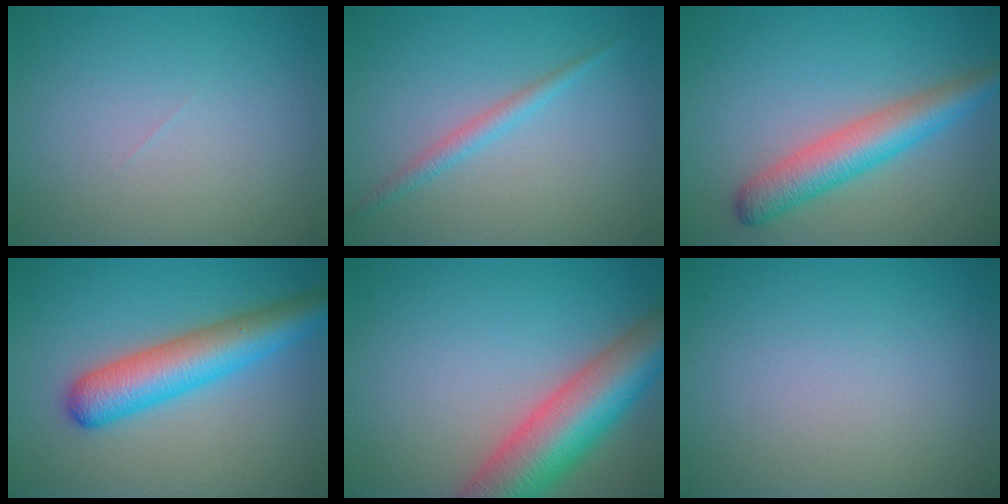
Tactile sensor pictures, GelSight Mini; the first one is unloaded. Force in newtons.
{"total": 1.7, "press": 1.7, "slide": 0.1}
{"total": 5.0, "press": 5.0, "slide": 0.1}
{"total": 6.4, "press": 6.4, "slide": 0.3}
{"total": 10.1, "press": 10.1, "slide": 0.4}
{"total": 0.0}